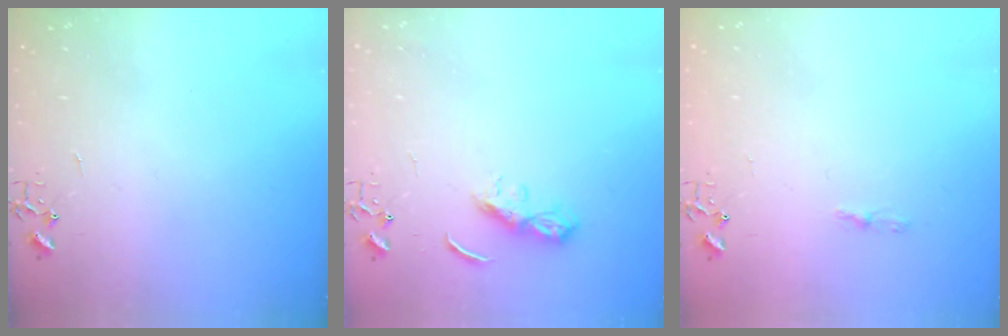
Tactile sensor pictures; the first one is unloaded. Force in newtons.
{"total": 6.7, "press": 6.7, "slide": 0.6}
{"total": 3.7, "press": 3.7, "slide": 0.5}